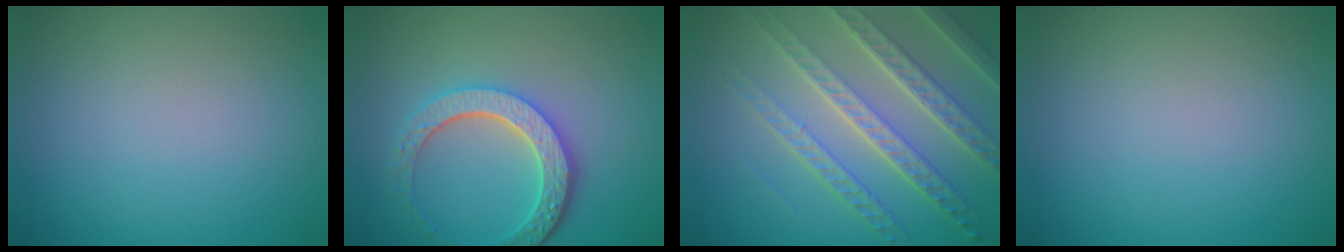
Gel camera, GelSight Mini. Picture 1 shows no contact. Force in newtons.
{"total": 5.4, "press": 4.3, "slide": 3.4}
{"total": 7.8, "press": 5.4, "slide": 5.6}
{"total": 0.0}